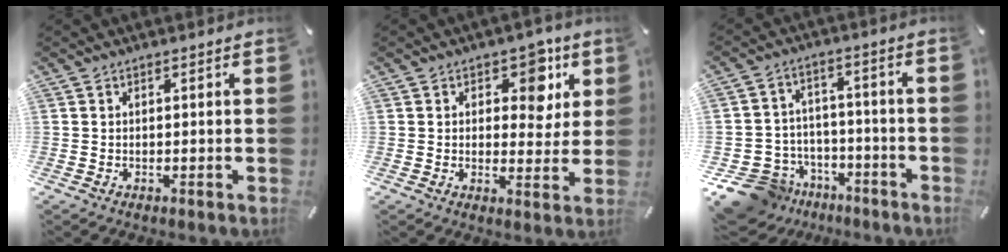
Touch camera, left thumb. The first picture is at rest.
{"total": 8.6, "force": [4.2, 5.6, 5.1], "torque": [-0.045, -0.020, 0.062]}
{"total": 11.1, "force": [-7.2, 8.2, 2.2], "torque": [-0.052, 0.046, -0.122]}